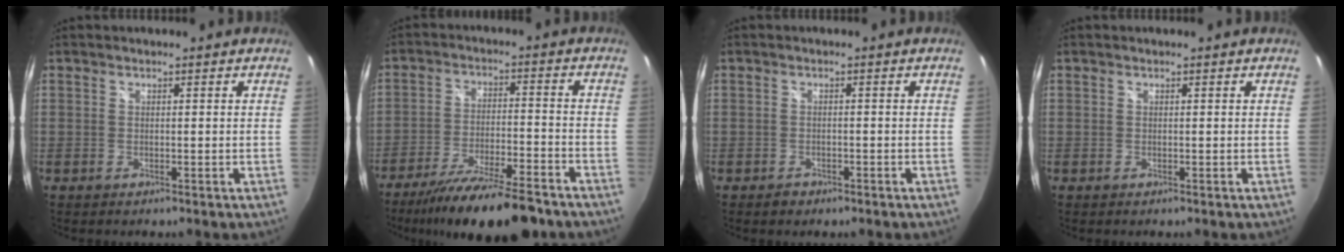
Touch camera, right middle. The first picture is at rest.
{"total": 17.3, "force": [-14.1, 2.7, 9.6], "torque": [-0.181, -0.034, -0.223]}
{"total": 1.8, "force": [-1.3, 1.1, 0.6], "torque": [-0.013, -0.002, -0.020]}
{"total": 0.0}